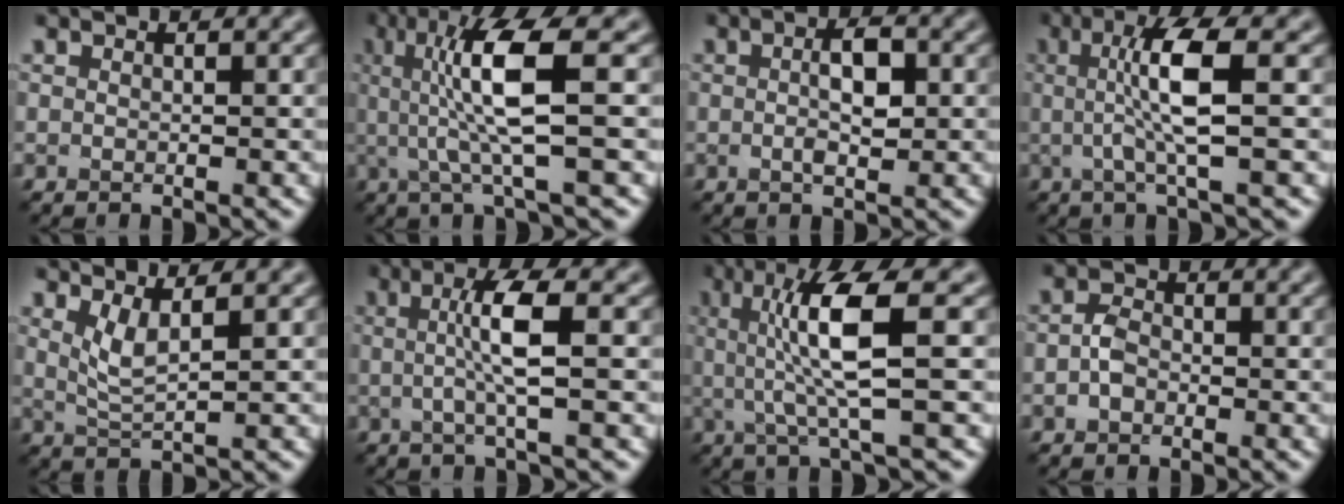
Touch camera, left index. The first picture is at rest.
{"total": 7.8, "force": [0.9, 1.6, 7.6], "torque": [-0.140, -0.001, 0.020]}
{"total": 3.4, "force": [0.2, 1.3, 3.1], "torque": [-0.059, 0.001, 0.000]}
{"total": 5.7, "force": [0.4, 0.9, 5.6], "torque": [-0.107, 0.003, 0.007]}
{"total": 2.5, "force": [1.3, 0.6, 2.1], "torque": [-0.042, -0.008, 0.030]}
{"total": 4.4, "force": [0.2, 0.6, 4.3], "torque": [-0.081, 0.003, 0.001]}
{"total": 7.1, "force": [0.9, 1.3, 6.9], "torque": [-0.132, 0.000, 0.020]}
{"total": 1.8, "force": [-0.7, 1.3, 1.0], "torque": [-0.020, 0.005, -0.018]}